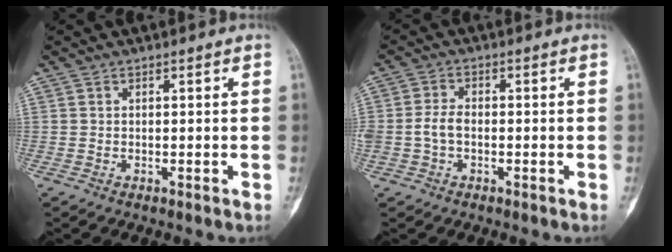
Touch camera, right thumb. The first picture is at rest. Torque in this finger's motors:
{"motor_torque": [1.13, 1.26, 0.55, -0.32, 0.11]}